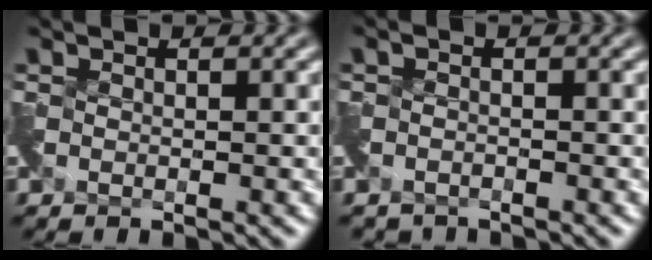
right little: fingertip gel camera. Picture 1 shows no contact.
{"total": 1.8, "force": [-1.7, 0.5, -0.4], "torque": [0.008, -0.016, -0.038]}